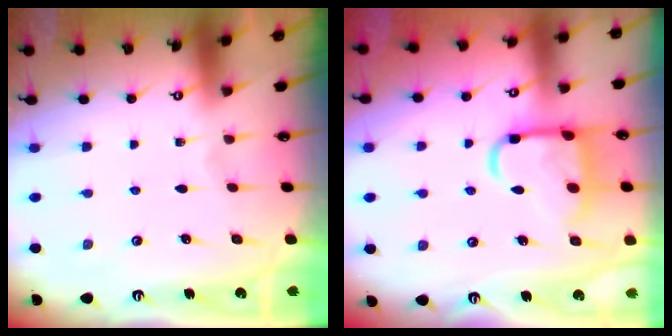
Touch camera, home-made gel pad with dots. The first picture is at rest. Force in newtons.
{"total": 12.8, "press": 12.8, "slide": 1.4}